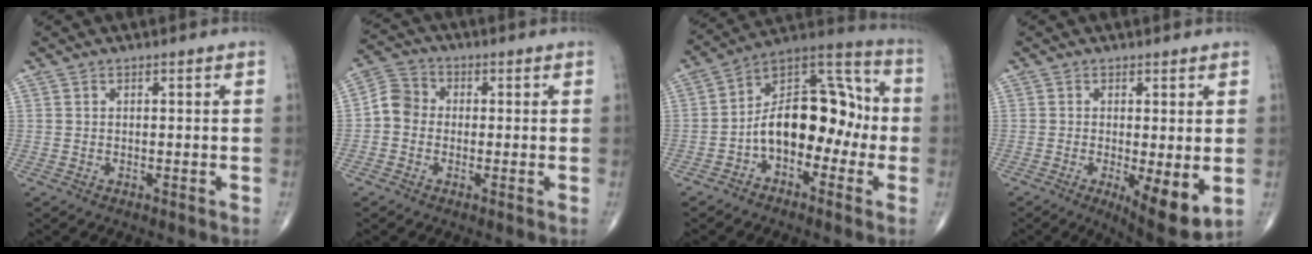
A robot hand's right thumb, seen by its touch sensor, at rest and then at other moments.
{"total": 5.8, "force": [-0.7, 5.3, 2.4], "torque": [-0.026, 0.021, -0.028]}
{"total": 18.0, "force": [-2.4, 10.6, 14.3], "torque": [-0.196, 0.059, -0.051]}
{"total": 8.9, "force": [-1.7, 2.6, 8.4], "torque": [-0.126, -0.026, -0.022]}